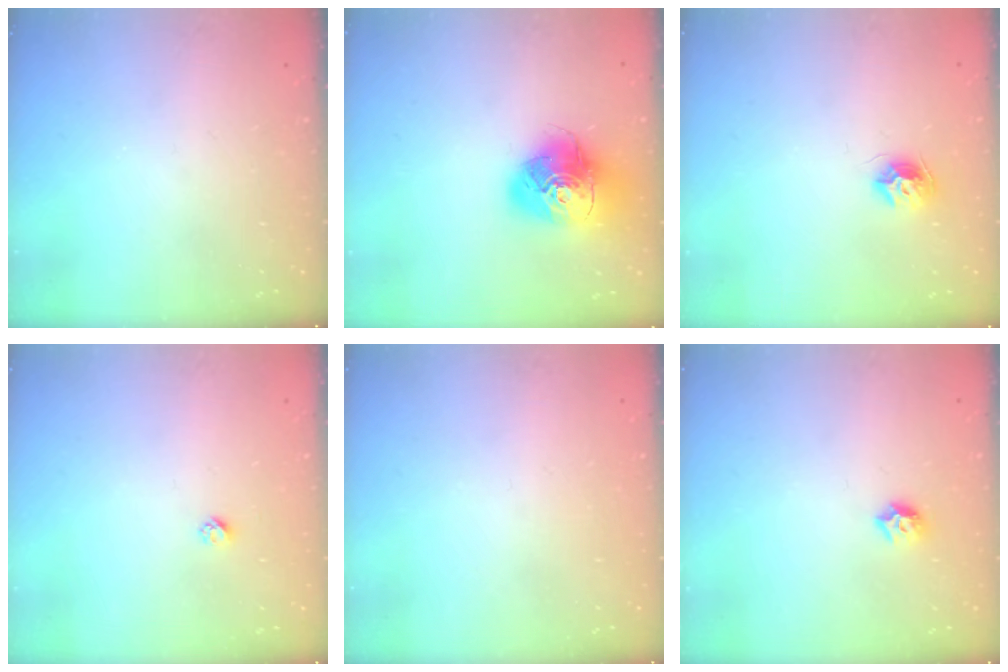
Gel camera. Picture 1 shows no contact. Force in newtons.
{"total": 17.5, "press": 17.4, "slide": 2.0}
{"total": 8.1, "press": 8.1, "slide": 0.1}
{"total": 2.3, "press": 2.3, "slide": 0.2}
{"total": 0.7, "press": 0.7, "slide": 0.1}
{"total": 6.2, "press": 6.2, "slide": 0.8}